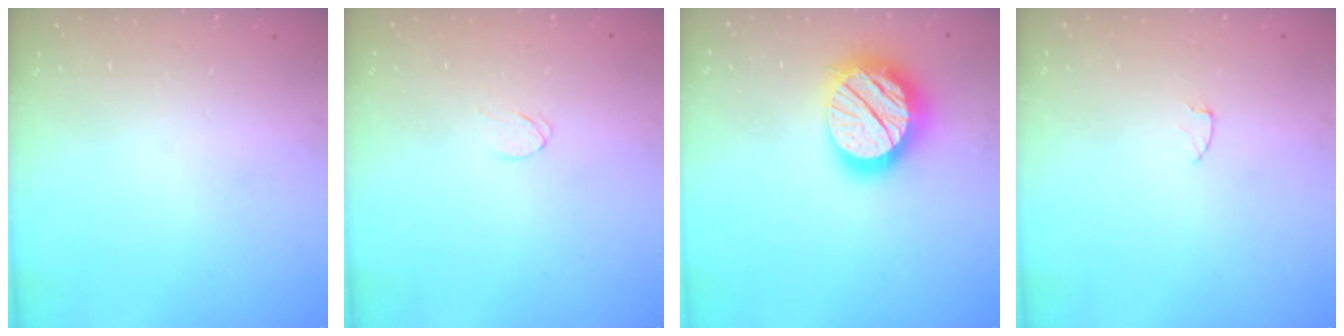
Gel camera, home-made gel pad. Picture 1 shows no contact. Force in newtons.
{"total": 3.2, "press": 3.2, "slide": 0.3}
{"total": 19.1, "press": 19.0, "slide": 1.6}
{"total": 2.5, "press": 2.5, "slide": 0.2}